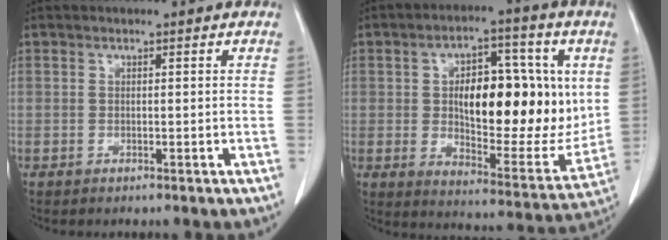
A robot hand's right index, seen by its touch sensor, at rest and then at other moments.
{"total": 20.0, "force": [2.8, 8.2, 18.1], "torque": [-0.271, 0.006, 0.048]}